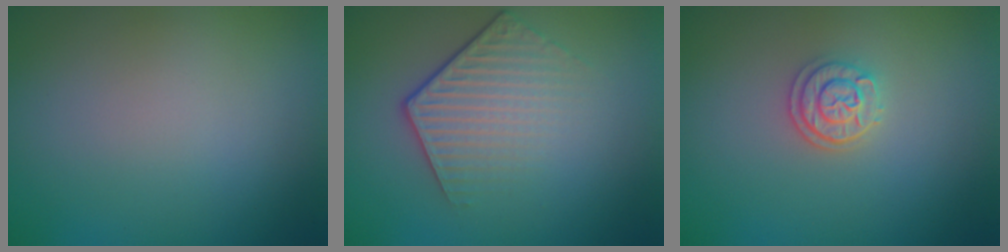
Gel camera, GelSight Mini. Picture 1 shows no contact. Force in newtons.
{"total": 4.2, "press": 2.9, "slide": 3.0}
{"total": 2.2, "press": 2.1, "slide": 0.9}